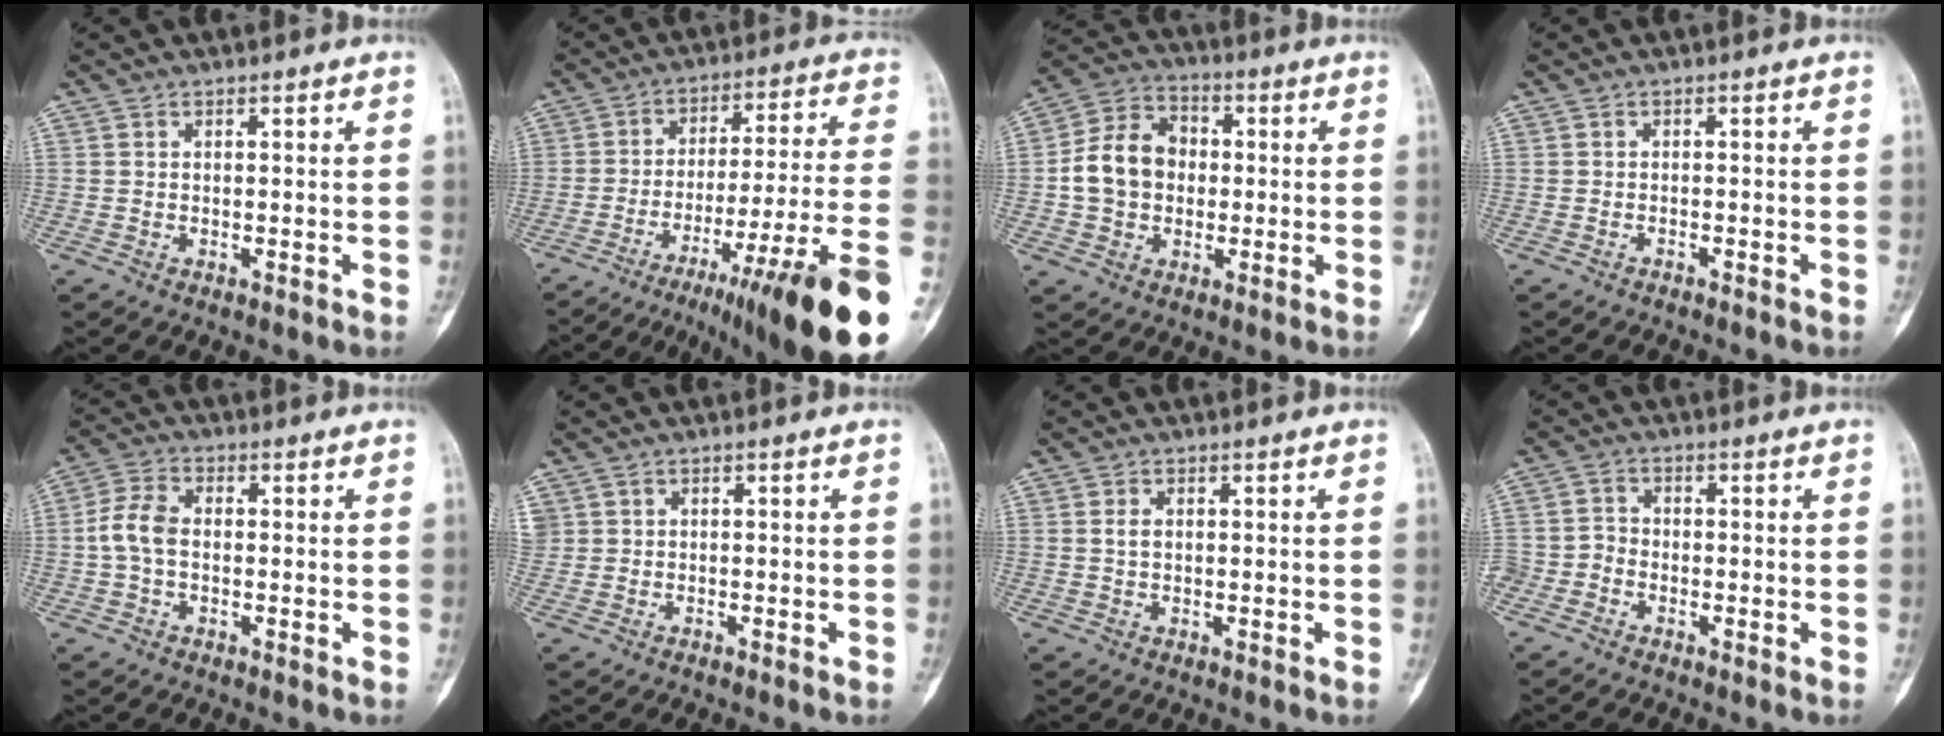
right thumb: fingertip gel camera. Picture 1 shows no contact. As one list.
[{"total": 25.4, "force": [-14.6, 1.5, 20.8], "torque": [-0.234, 0.058, -0.226]}, {"total": 11.6, "force": [-0.3, 9.4, 6.8], "torque": [-0.103, 0.028, -0.014]}, {"total": 0.7, "force": [-0.6, 0.0, 0.3], "torque": [-0.011, 0.006, -0.009]}, {"total": 5.8, "force": [-0.5, 3.8, 4.4], "torque": [-0.093, 0.016, -0.017]}, {"total": 1.3, "force": [0.1, 1.2, 0.3], "torque": [0.000, 0.009, 0.001]}, {"total": 1.3, "force": [0.2, 0.8, 1.0], "torque": [-0.015, 0.002, 0.003]}, {"total": 3.7, "force": [-2.1, 2.8, 1.1], "torque": [-0.013, 0.015, -0.046]}]